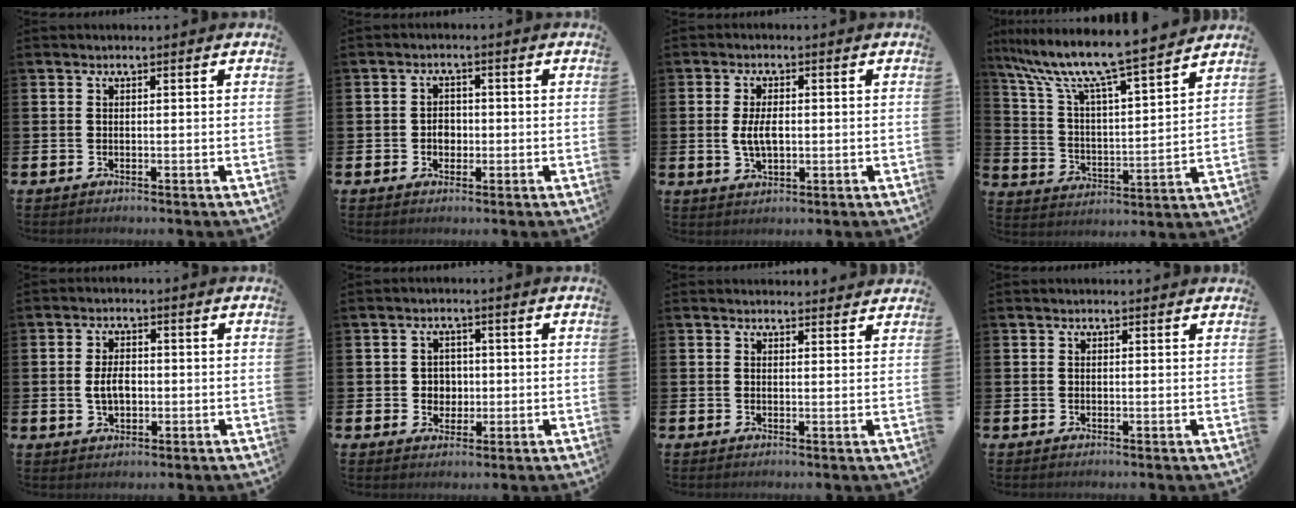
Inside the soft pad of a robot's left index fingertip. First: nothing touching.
{"total": 2.3, "force": [-0.4, 1.9, 1.2], "torque": [-0.006, -0.002, -0.015]}
{"total": 4.0, "force": [0.1, 2.0, 3.4], "torque": [-0.061, 0.000, -0.005]}
{"total": 10.8, "force": [9.7, 0.7, 4.7], "torque": [-0.133, -0.062, 0.164]}
{"total": 3.5, "force": [-0.1, 2.2, 2.8], "torque": [-0.042, 0.003, -0.005]}
{"total": 2.8, "force": [0.2, 2.7, 0.8], "torque": [-0.006, 0.002, -0.004]}
{"total": 1.7, "force": [1.7, 0.3, -0.1], "torque": [0.009, -0.008, 0.029]}
{"total": 0.0}